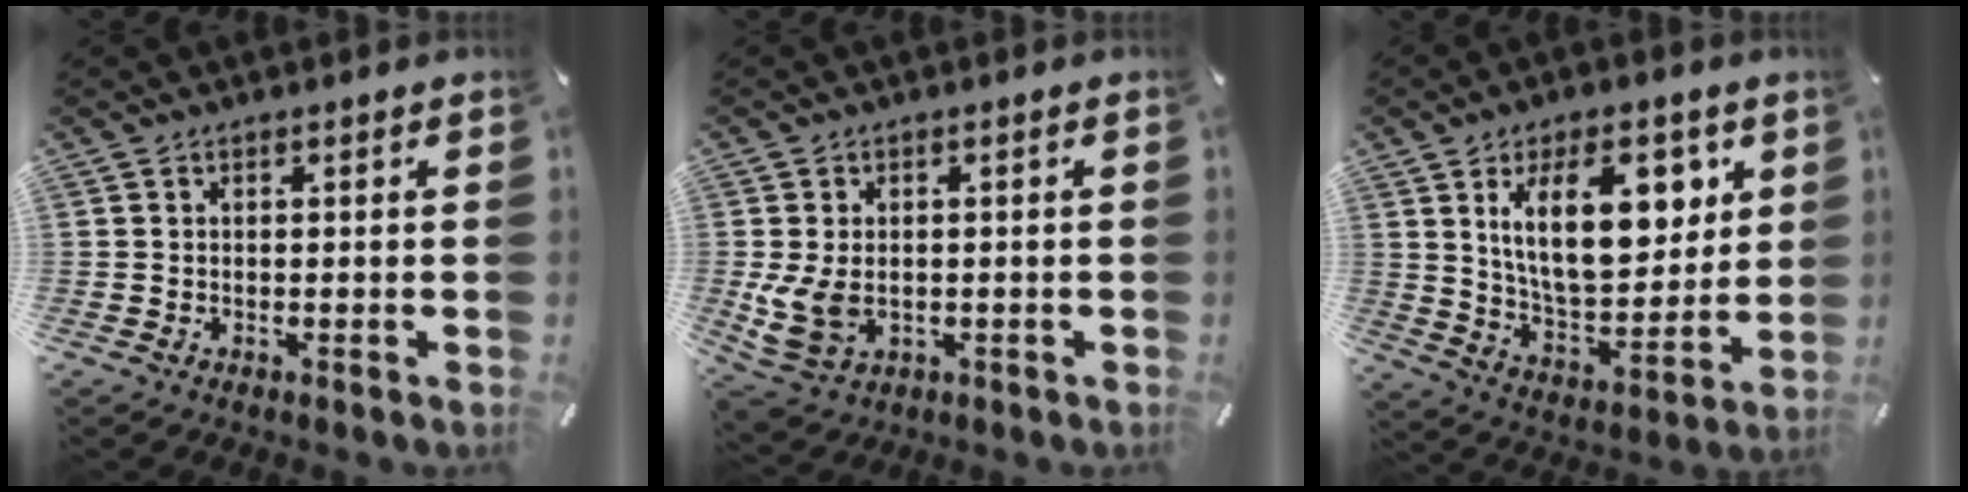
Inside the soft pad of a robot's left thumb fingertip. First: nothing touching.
{"total": 7.5, "force": [-0.5, 5.7, 4.8], "torque": [-0.117, -0.004, -0.006]}
{"total": 18.8, "force": [7.8, 9.6, 14.1], "torque": [-0.236, -0.016, 0.130]}